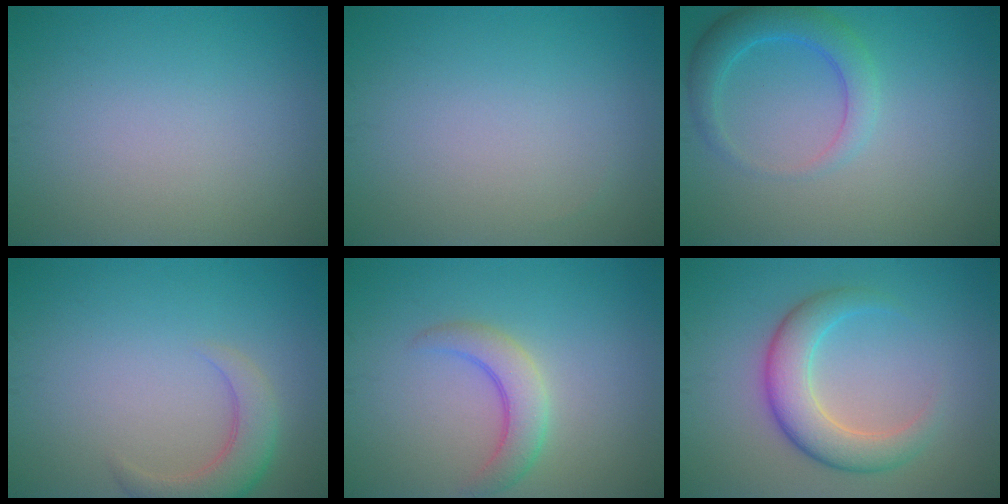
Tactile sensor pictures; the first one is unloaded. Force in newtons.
{"total": 0.0}
{"total": 3.4, "press": 3.4, "slide": 0.2}
{"total": 3.6, "press": 3.6, "slide": 0.3}
{"total": 3.2, "press": 3.2, "slide": 0.2}
{"total": 5.0, "press": 5.0, "slide": 0.3}